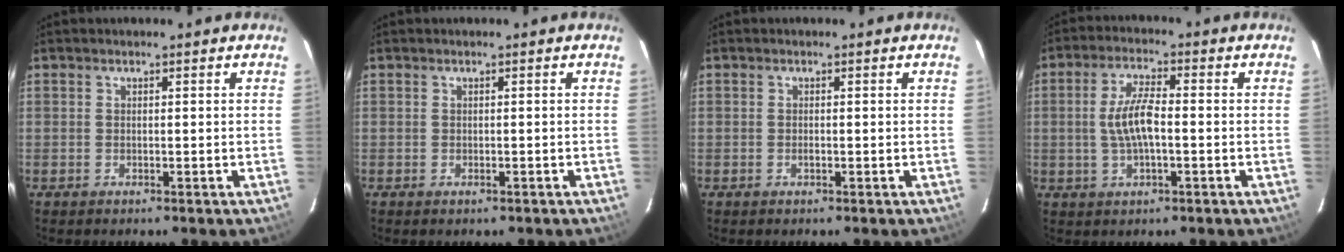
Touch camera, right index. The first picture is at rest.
{"total": 0.9, "force": [-0.6, 0.6, 0.4], "torque": [-0.007, -0.004, -0.005]}
{"total": 0.6, "force": [-0.3, 0.3, 0.4], "torque": [-0.007, 0.001, -0.006]}
{"total": 6.9, "force": [-0.8, 2.2, 6.5], "torque": [-0.126, 0.006, -0.014]}